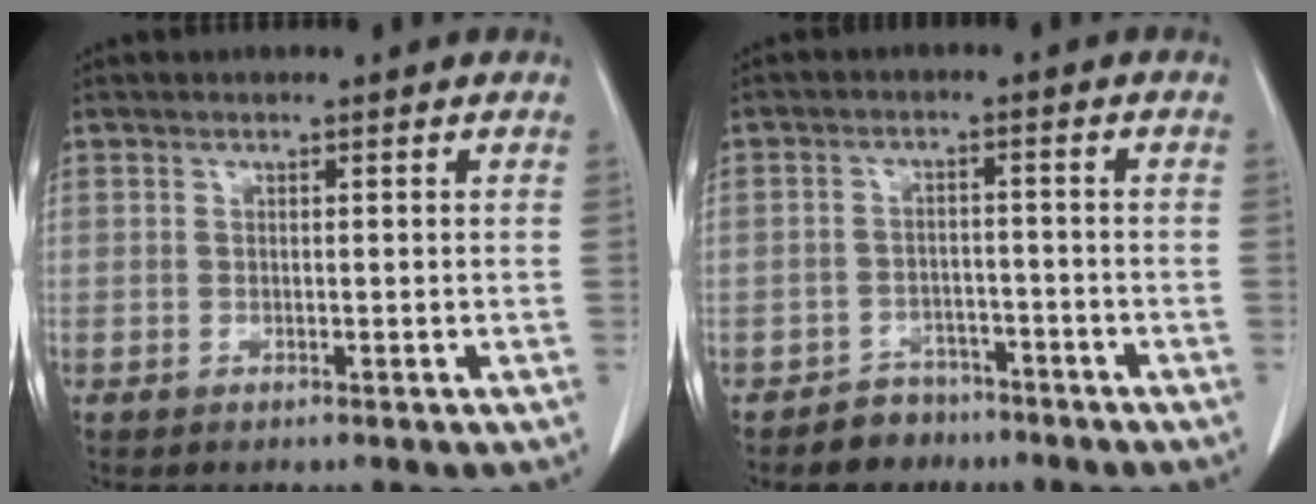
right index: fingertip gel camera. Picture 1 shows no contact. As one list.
[{"total": 4.3, "force": [-3.2, 2.9, 0.0], "torque": [0.000, 0.013, -0.047]}]